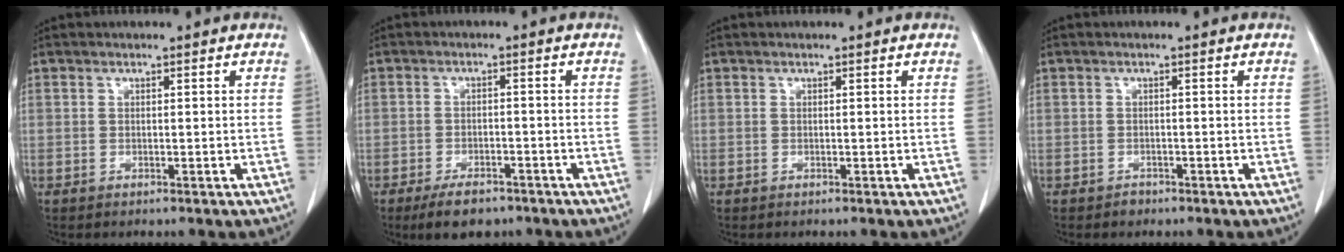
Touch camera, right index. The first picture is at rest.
{"total": 5.6, "force": [-4.2, 2.3, 3.0], "torque": [-0.050, -0.002, -0.063]}
{"total": 0.0}
{"total": 0.9, "force": [-0.7, 0.6, 0.1], "torque": [-0.002, 0.002, -0.012]}